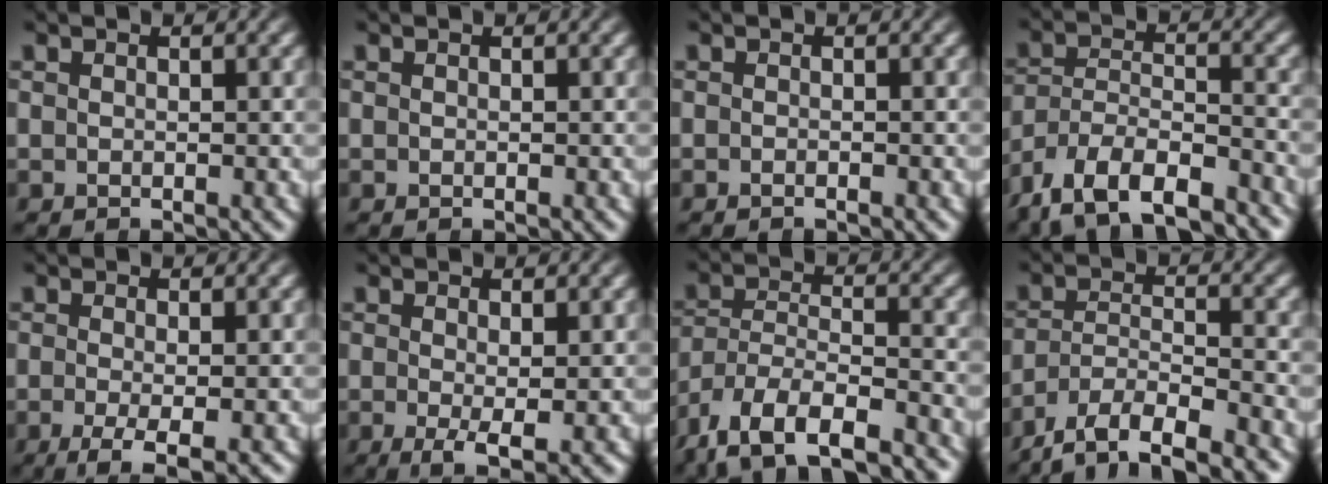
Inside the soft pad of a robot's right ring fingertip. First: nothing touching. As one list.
[{"total": 0.0}, {"total": 0.6, "force": [-0.6, -0.2, 0.1], "torque": [-0.002, -0.001, -0.010]}, {"total": 8.6, "force": [-5.7, 5.2, 3.8], "torque": [-0.091, -0.037, -0.092]}, {"total": 4.4, "force": [-2.7, 1.5, 3.1], "torque": [-0.065, -0.033, -0.029]}, {"total": 3.5, "force": [-1.3, 1.2, 3.0], "torque": [-0.054, -0.030, -0.010]}, {"total": 8.9, "force": [-5.3, 5.4, 4.7], "torque": [-0.110, -0.041, -0.076]}, {"total": 7.5, "force": [-5.0, 4.2, 3.7], "torque": [-0.067, -0.025, -0.080]}]